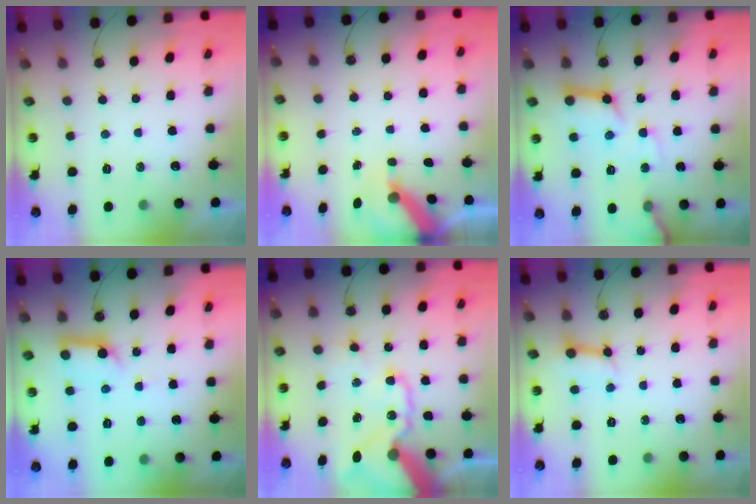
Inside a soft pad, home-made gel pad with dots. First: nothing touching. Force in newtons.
{"total": 6.3, "press": 6.3, "slide": 0.5}
{"total": 14.4, "press": 14.3, "slide": 1.7}
{"total": 11.1, "press": 11.0, "slide": 1.3}
{"total": 21.3, "press": 21.0, "slide": 3.5}
{"total": 4.1, "press": 4.1, "slide": 0.5}